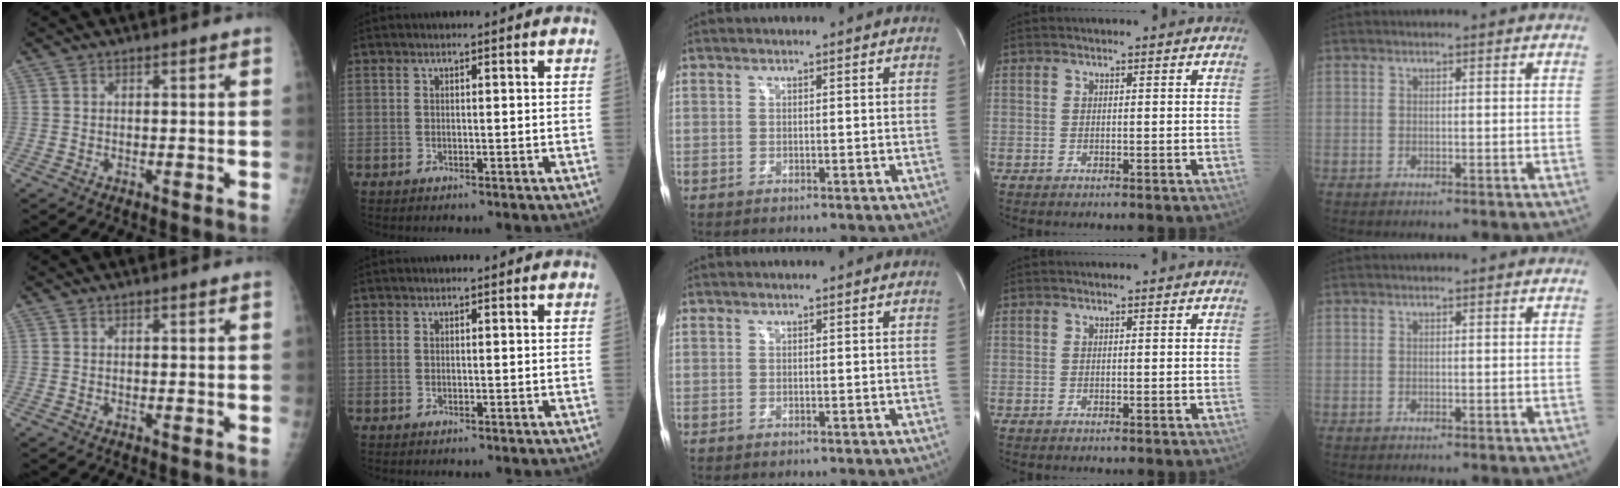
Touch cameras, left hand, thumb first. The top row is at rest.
{}